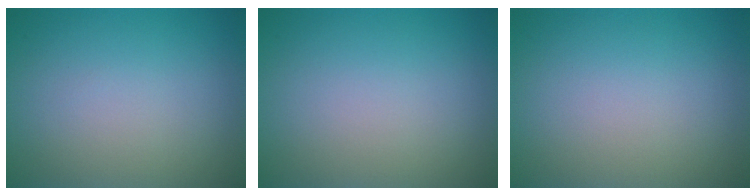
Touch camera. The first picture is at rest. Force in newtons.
{"total": 0.0}
{"total": 0.0}